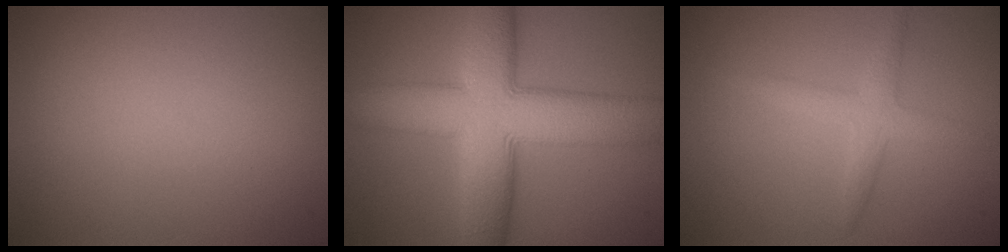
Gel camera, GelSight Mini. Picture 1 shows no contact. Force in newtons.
{"total": 11.3, "press": 11.3, "slide": 0.4}
{"total": 2.5, "press": 2.5, "slide": 0.1}